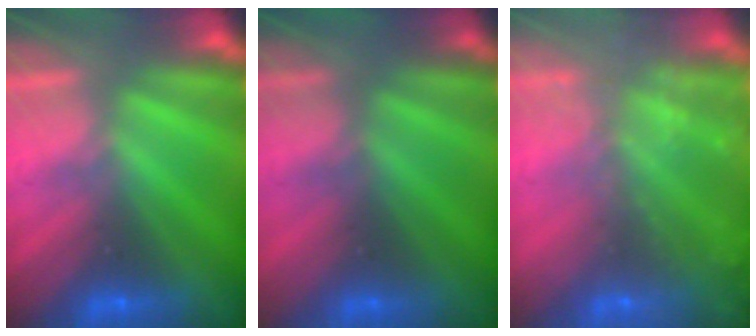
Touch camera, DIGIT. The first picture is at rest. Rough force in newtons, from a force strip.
{"total": 2.4}
{"total": 8.3}